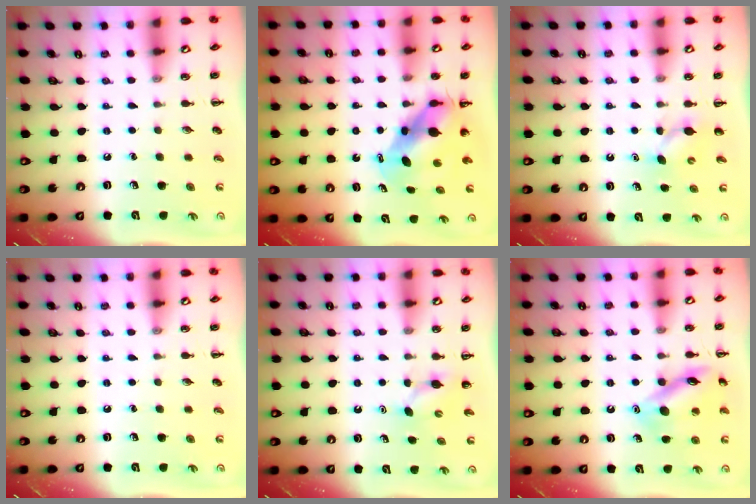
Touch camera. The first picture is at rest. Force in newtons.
{"total": 6.4, "press": 6.2, "slide": 1.6}
{"total": 4.5, "press": 4.4, "slide": 1.3}
{"total": 0.0}
{"total": 3.6, "press": 3.4, "slide": 1.1}
{"total": 14.0, "press": 13.9, "slide": 1.3}